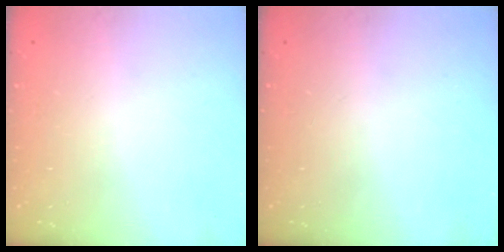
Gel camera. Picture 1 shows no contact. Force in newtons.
{"total": 0.0}